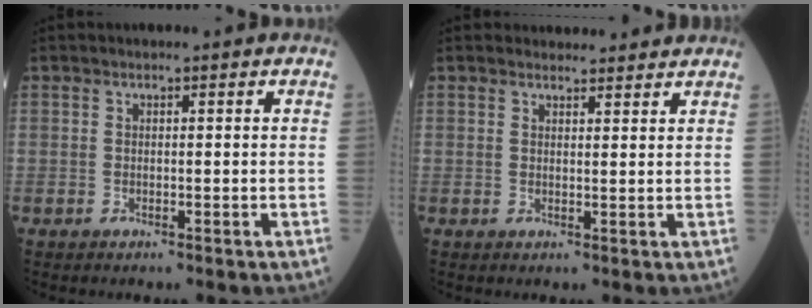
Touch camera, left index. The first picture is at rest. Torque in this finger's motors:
{"motor_torque": [0.20, -0.01, 0.03, 0.00]}